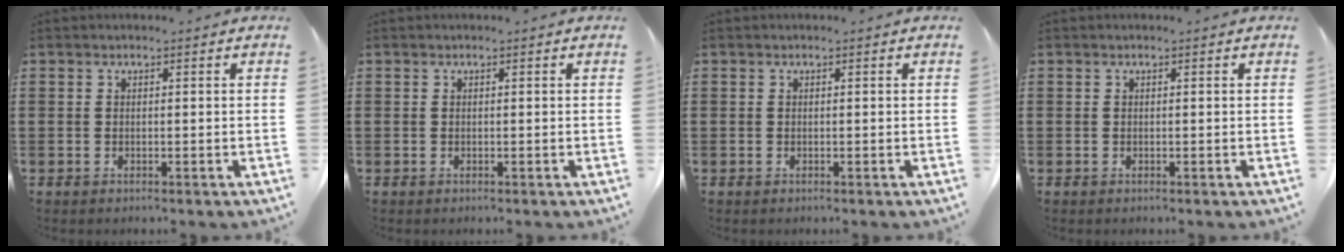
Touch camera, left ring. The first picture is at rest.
{"total": 0.0}
{"total": 0.0}
{"total": 0.0}